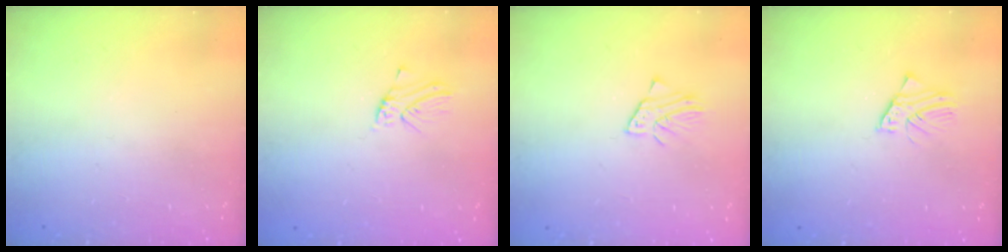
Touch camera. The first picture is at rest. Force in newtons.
{"total": 2.2, "press": 2.2, "slide": 0.1}
{"total": 2.3, "press": 2.3, "slide": 0.2}
{"total": 1.9, "press": 1.9, "slide": 0.0}